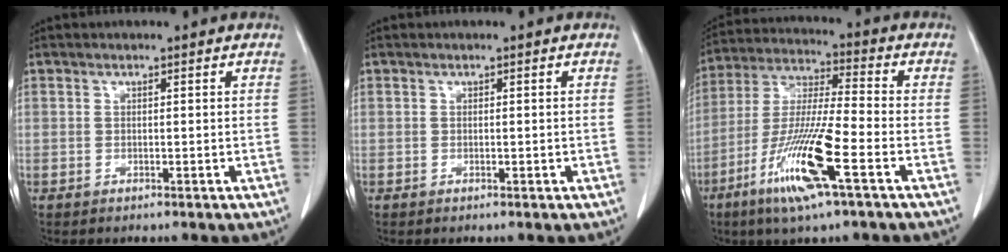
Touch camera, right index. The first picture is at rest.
{"total": 0.0}
{"total": 14.6, "force": [-6.5, 0.6, 13.1], "torque": [-0.268, -0.022, -0.122]}